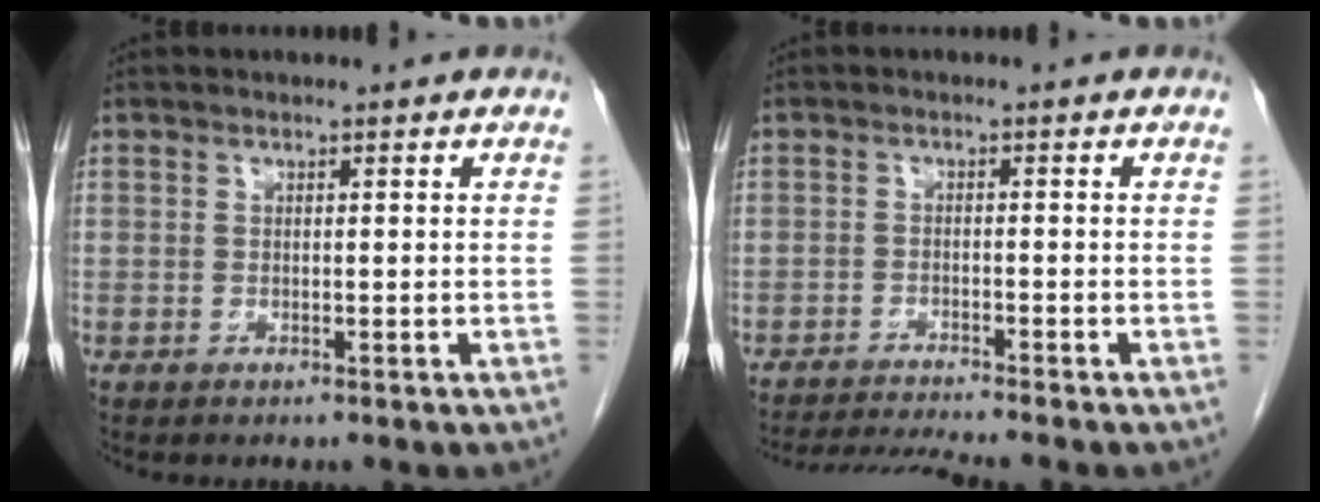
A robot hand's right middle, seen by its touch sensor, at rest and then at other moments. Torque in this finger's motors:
{"motor_torque": [0.05, -0.03, 0.02, 0.04]}